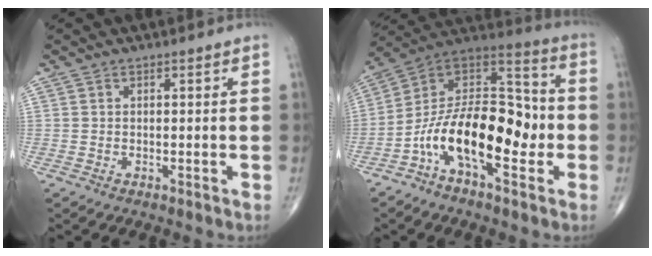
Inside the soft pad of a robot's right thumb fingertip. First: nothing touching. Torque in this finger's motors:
{"motor_torque": [2.50, 2.50, 1.39, -1.38, 0.27]}